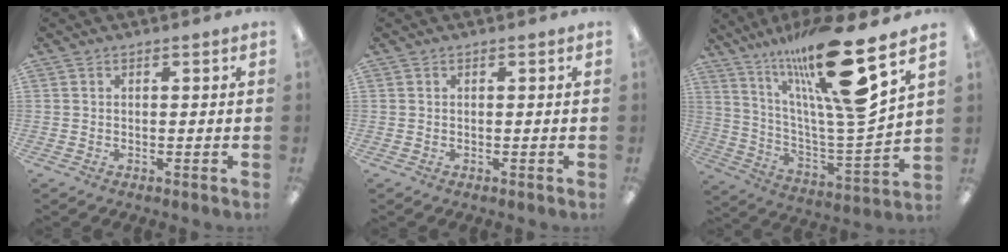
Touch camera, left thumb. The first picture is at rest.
{"total": 0.0}
{"total": 25.0, "force": [17.6, 3.4, 17.4], "torque": [-0.304, -0.096, 0.275]}